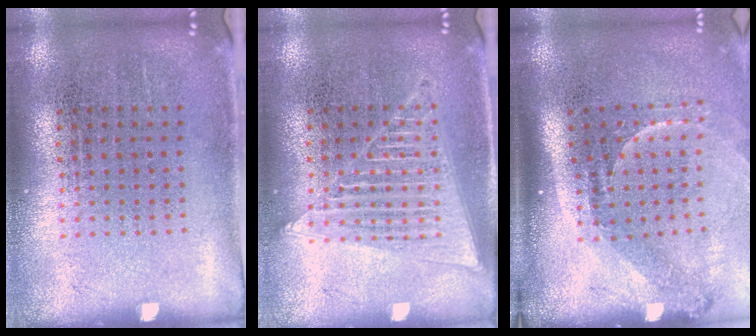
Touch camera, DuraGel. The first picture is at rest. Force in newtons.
{"total": 1.6, "press": 1.6, "slide": 0.2}
{"total": 2.3, "press": 1.5, "slide": 1.7}